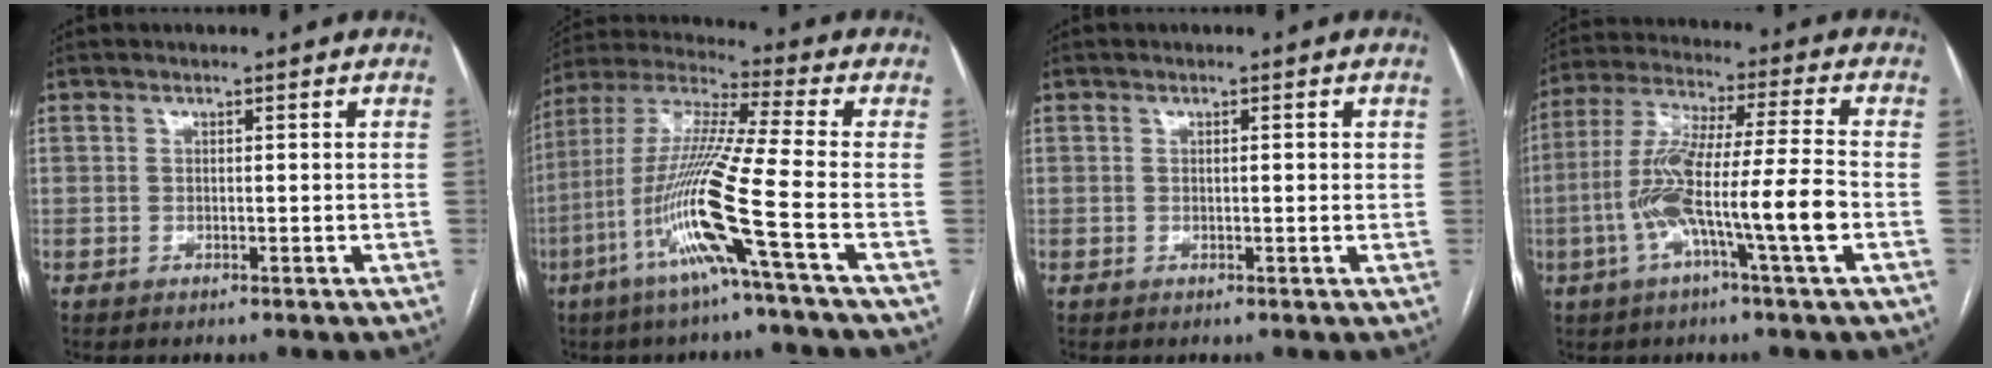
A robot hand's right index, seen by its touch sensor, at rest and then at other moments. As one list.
[{"total": 15.7, "force": [-6.1, -1.7, 14.3], "torque": [-0.296, -0.014, -0.125]}, {"total": 1.1, "force": [0.2, 0.3, 1.0], "torque": [-0.016, 0.002, 0.002]}, {"total": 14.0, "force": [-4.1, -0.2, 13.4], "torque": [-0.266, 0.007, -0.082]}]